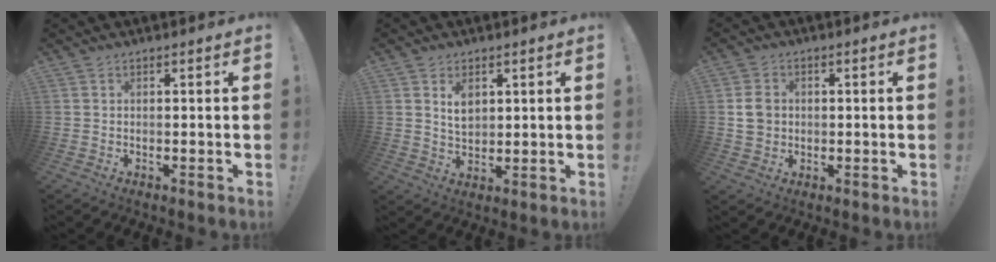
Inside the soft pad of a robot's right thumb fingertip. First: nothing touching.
{"total": 5.4, "force": [2.3, 3.8, 3.1], "torque": [-0.045, -0.005, 0.041]}
{"total": 5.7, "force": [0.3, 5.1, 2.7], "torque": [-0.042, 0.008, 0.008]}